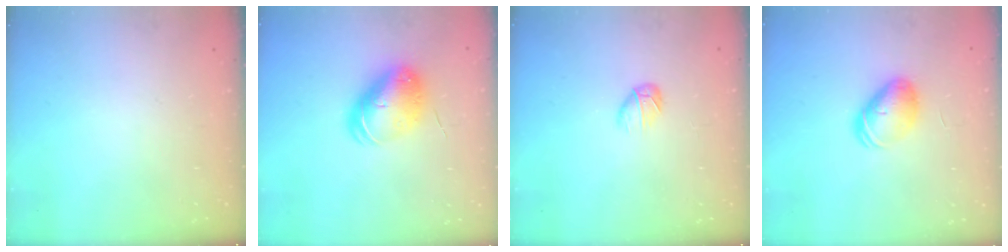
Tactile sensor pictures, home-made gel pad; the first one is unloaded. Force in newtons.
{"total": 9.6, "press": 9.4, "slide": 1.8}
{"total": 3.8, "press": 3.6, "slide": 1.1}
{"total": 9.0, "press": 8.9, "slide": 1.4}